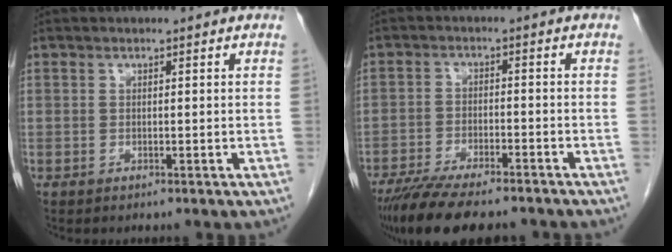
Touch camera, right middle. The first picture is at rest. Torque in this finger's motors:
{"motor_torque": [1.14, -1.00, 0.23, 0.13]}